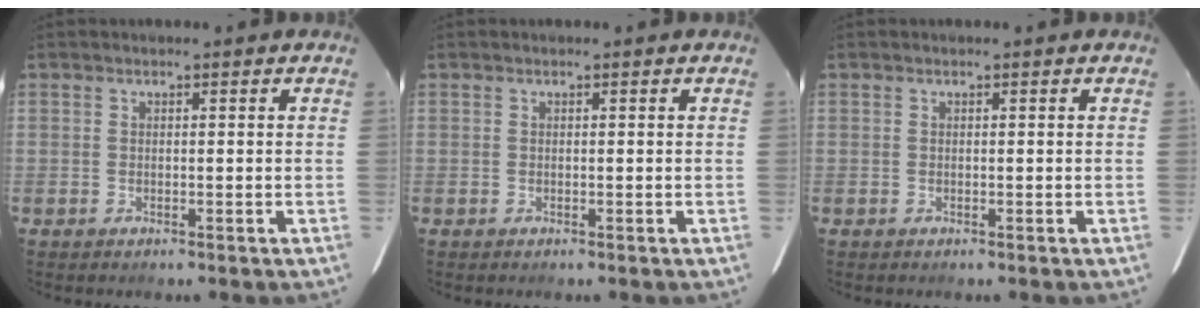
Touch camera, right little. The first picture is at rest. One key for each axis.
{"total": 0.0}
{"total": 0.0}